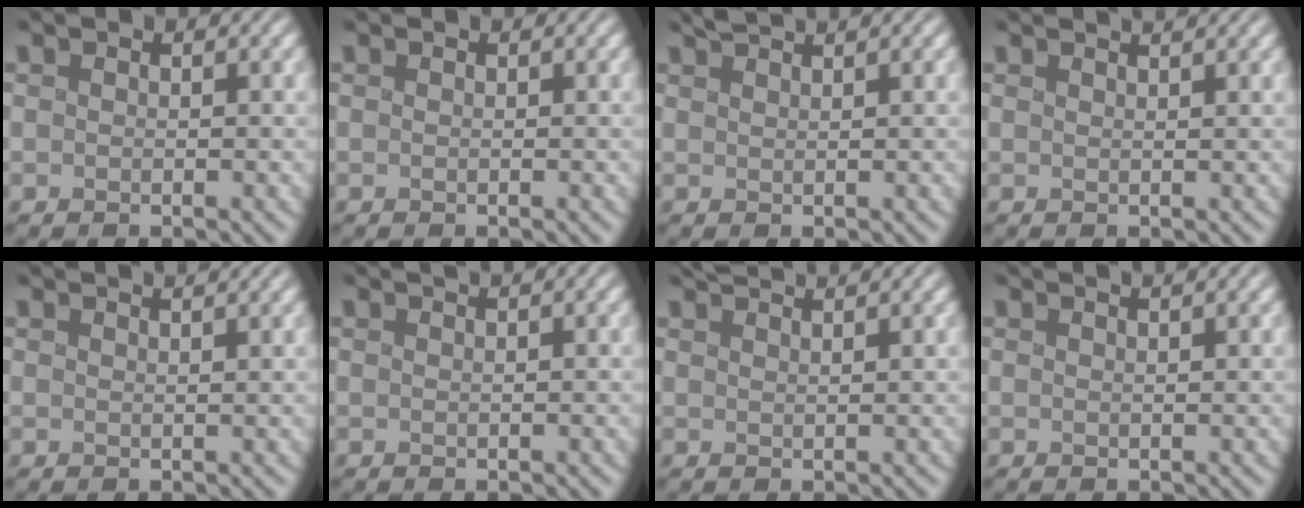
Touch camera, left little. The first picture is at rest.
{"total": 0.0}
{"total": 1.7, "force": [1.5, 0.2, 0.8], "torque": [-0.002, 0.010, 0.027]}
{"total": 2.2, "force": [1.7, 0.7, 1.1], "torque": [0.007, 0.011, 0.005]}
{"total": 2.6, "force": [2.0, 0.8, 1.3], "torque": [0.008, 0.015, 0.007]}
{"total": 1.0, "force": [0.7, 0.2, 0.7], "torque": [-0.004, 0.005, 0.007]}
{"total": 2.5, "force": [2.3, 0.3, 1.0], "torque": [-0.006, 0.010, 0.033]}
{"total": 1.5, "force": [1.2, 0.5, 0.9], "torque": [0.005, 0.009, 0.003]}